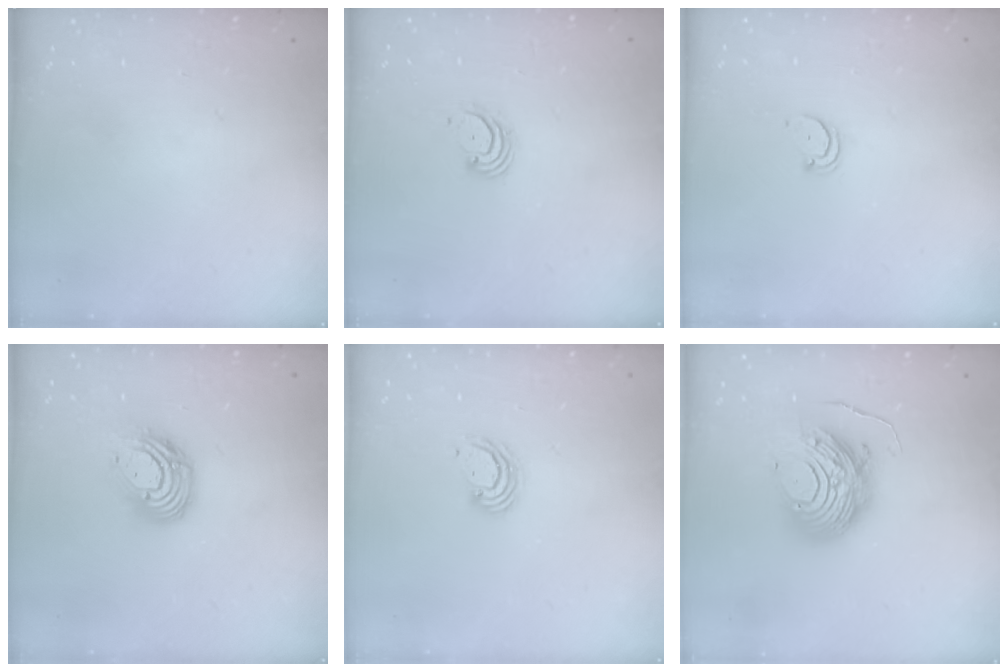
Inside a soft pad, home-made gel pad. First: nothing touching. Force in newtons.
{"total": 3.0, "press": 3.0, "slide": 0.3}
{"total": 2.7, "press": 2.7, "slide": 0.2}
{"total": 12.0, "press": 11.9, "slide": 1.0}
{"total": 3.8, "press": 3.8, "slide": 0.3}
{"total": 12.2, "press": 12.1, "slide": 1.2}